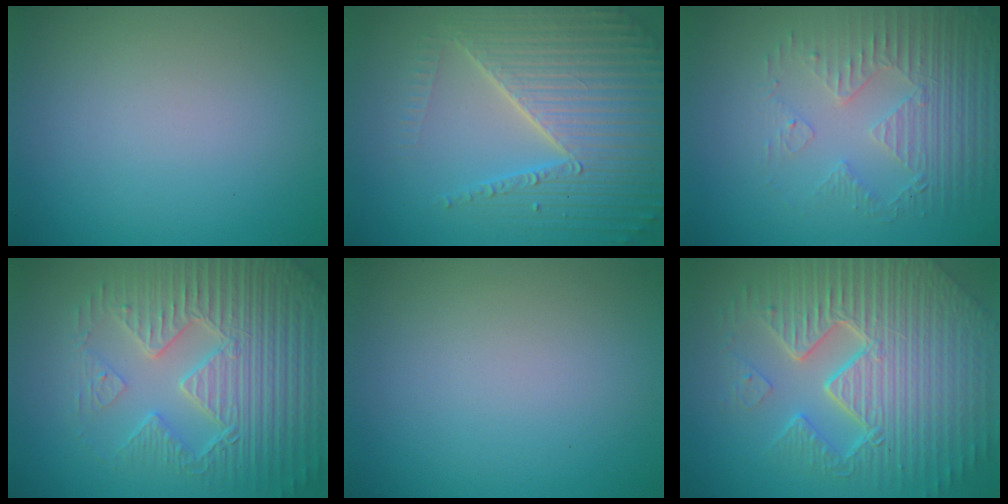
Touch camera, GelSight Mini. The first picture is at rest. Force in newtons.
{"total": 7.1, "press": 6.9, "slide": 1.7}
{"total": 4.0, "press": 3.6, "slide": 1.8}
{"total": 7.3, "press": 5.8, "slide": 4.4}
{"total": 0.0}
{"total": 10.7, "press": 6.9, "slide": 8.1}